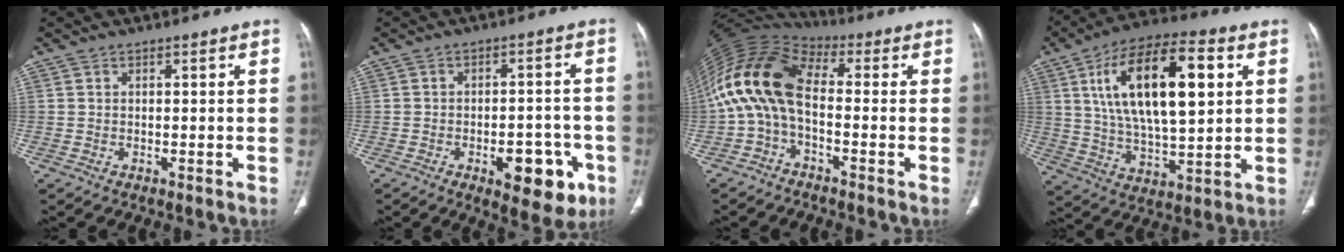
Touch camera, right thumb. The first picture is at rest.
{"total": 11.2, "force": [-4.7, 5.5, 8.6], "torque": [-0.077, 0.023, -0.054]}
{"total": 14.0, "force": [-1.0, 7.8, 11.6], "torque": [-0.229, 0.053, -0.037]}
{"total": 22.3, "force": [6.2, 9.5, 19.2], "torque": [-0.320, -0.003, 0.104]}